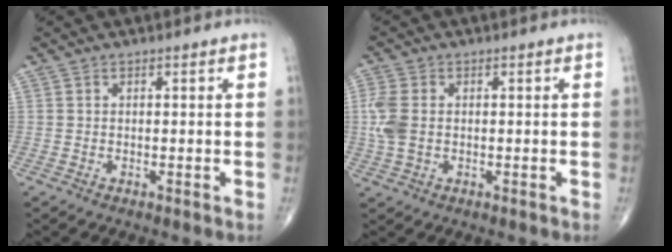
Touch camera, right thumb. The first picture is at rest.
{"total": 5.6, "force": [0.0, 3.7, 4.2], "torque": [-0.119, 0.004, 0.000]}